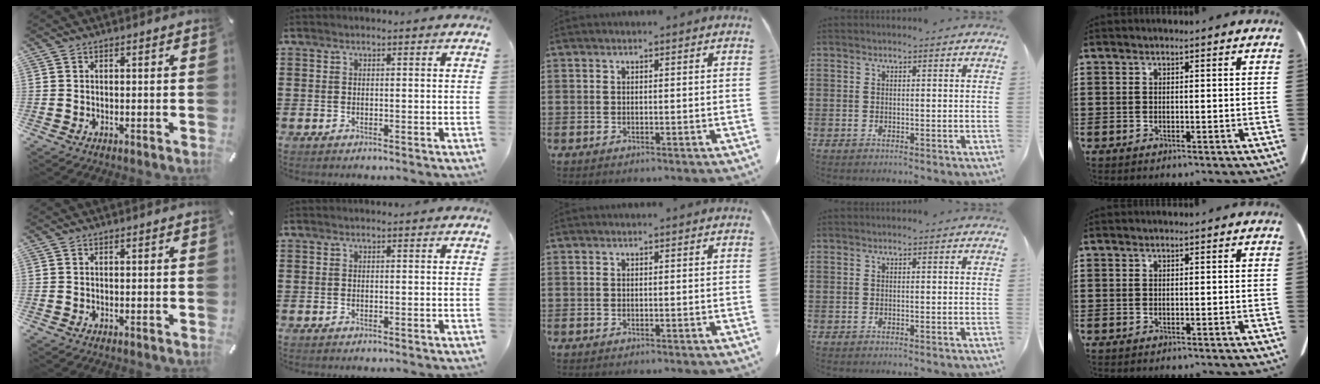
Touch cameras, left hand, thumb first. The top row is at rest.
{}